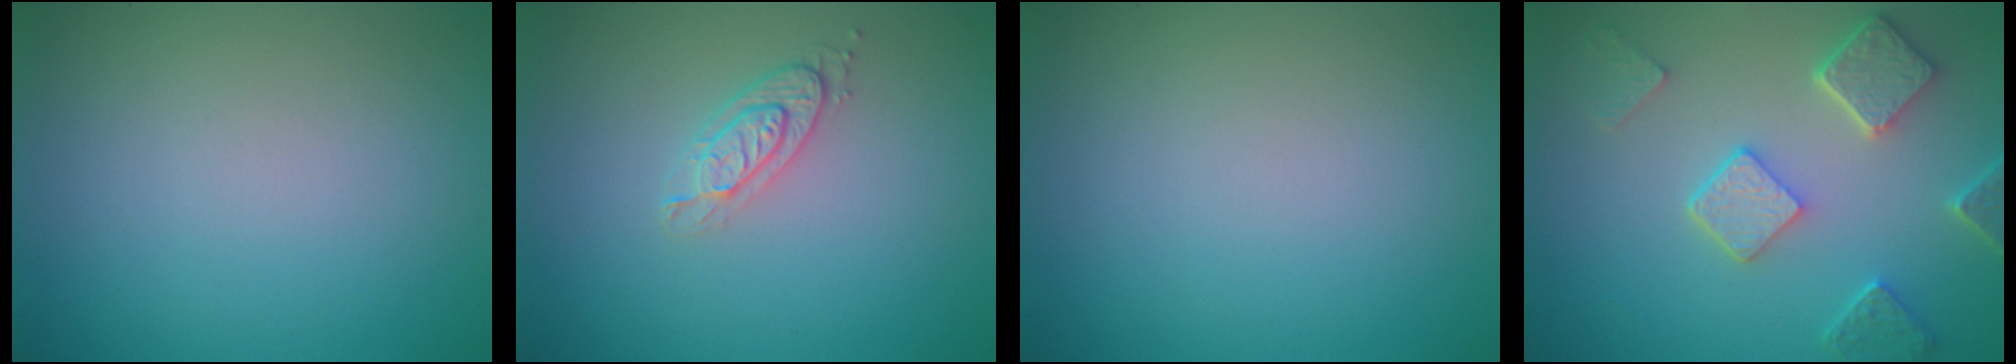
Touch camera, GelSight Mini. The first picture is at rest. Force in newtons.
{"total": 2.1, "press": 1.9, "slide": 0.9}
{"total": 0.0}
{"total": 4.9, "press": 3.9, "slide": 3.0}